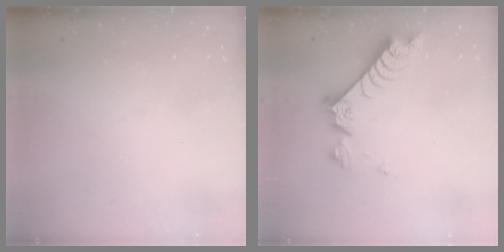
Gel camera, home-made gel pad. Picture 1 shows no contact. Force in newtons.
{"total": 8.6, "press": 8.6, "slide": 0.2}